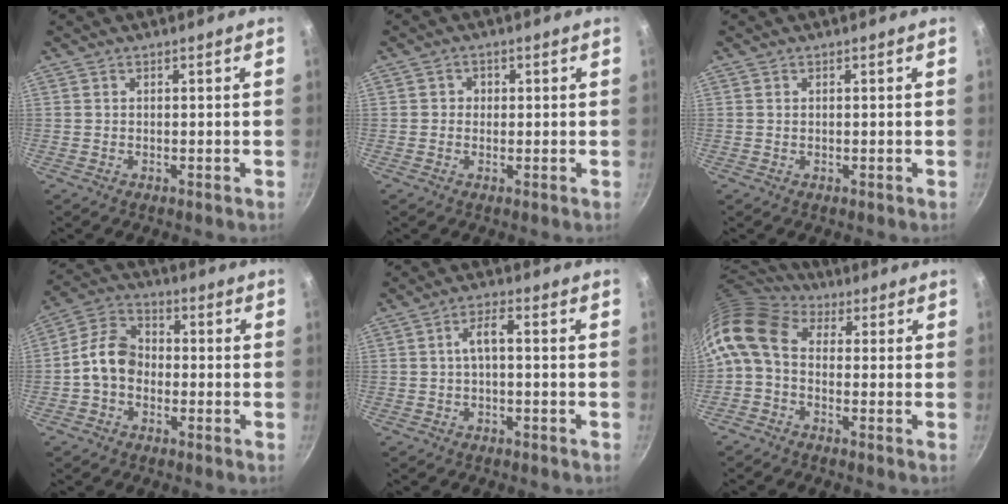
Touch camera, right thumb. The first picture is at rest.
{"total": 1.8, "force": [0.0, 1.7, 0.5], "torque": [0.003, -0.001, -0.004]}
{"total": 0.0}
{"total": 9.0, "force": [-1.5, 6.7, 5.8], "torque": [-0.085, 0.030, -0.049]}
{"total": 3.8, "force": [-0.4, 1.3, 3.5], "torque": [-0.076, 0.023, -0.009]}
{"total": 10.7, "force": [0.2, 7.5, 7.6], "torque": [-0.154, 0.029, -0.016]}